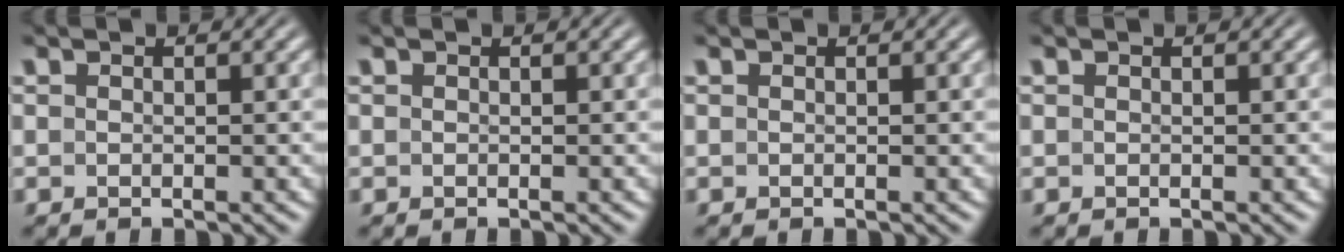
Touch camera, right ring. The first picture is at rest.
{"total": 0.0}
{"total": 0.0}
{"total": 0.0}